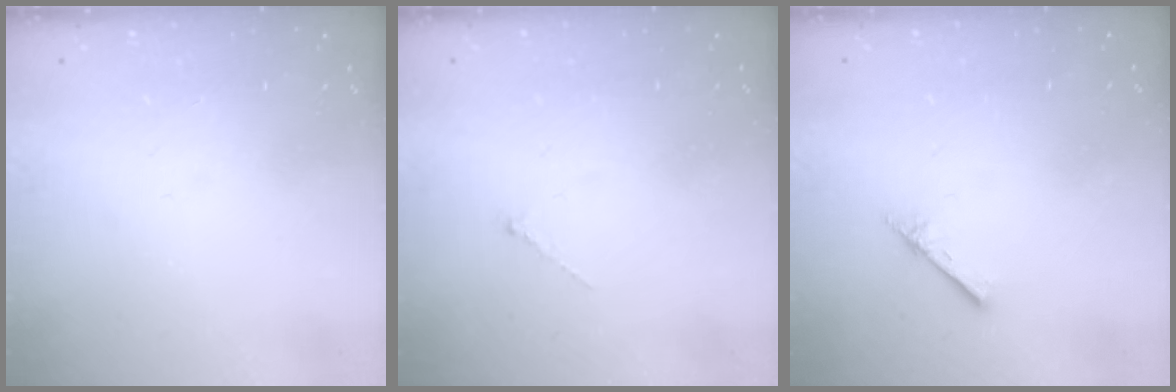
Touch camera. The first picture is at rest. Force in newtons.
{"total": 0.0}
{"total": 2.4, "press": 2.4, "slide": 0.3}